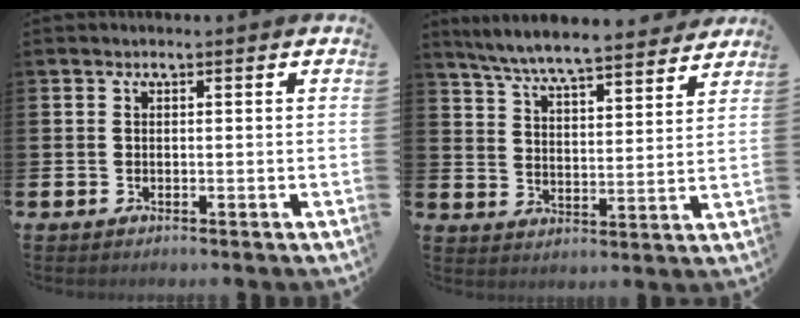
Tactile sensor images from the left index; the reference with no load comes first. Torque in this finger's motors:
{"motor_torque": [1.06, -1.07, 0.30, 0.21]}